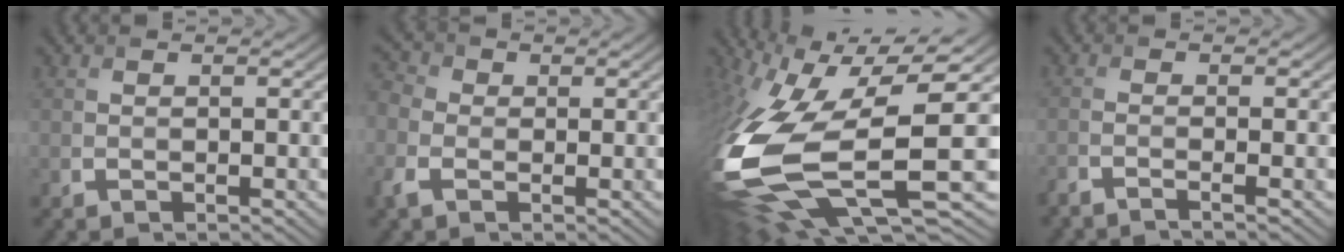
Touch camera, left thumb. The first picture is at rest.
{"total": 4.3, "force": [-1.0, 3.3, 2.6], "torque": [-0.077, 0.007, -0.035]}
{"total": 17.6, "force": [-2.7, 7.3, 15.8], "torque": [-0.336, -0.040, -0.037]}
{"total": 2.0, "force": [-1.6, -0.1, 1.2], "torque": [-0.012, 0.000, -0.049]}